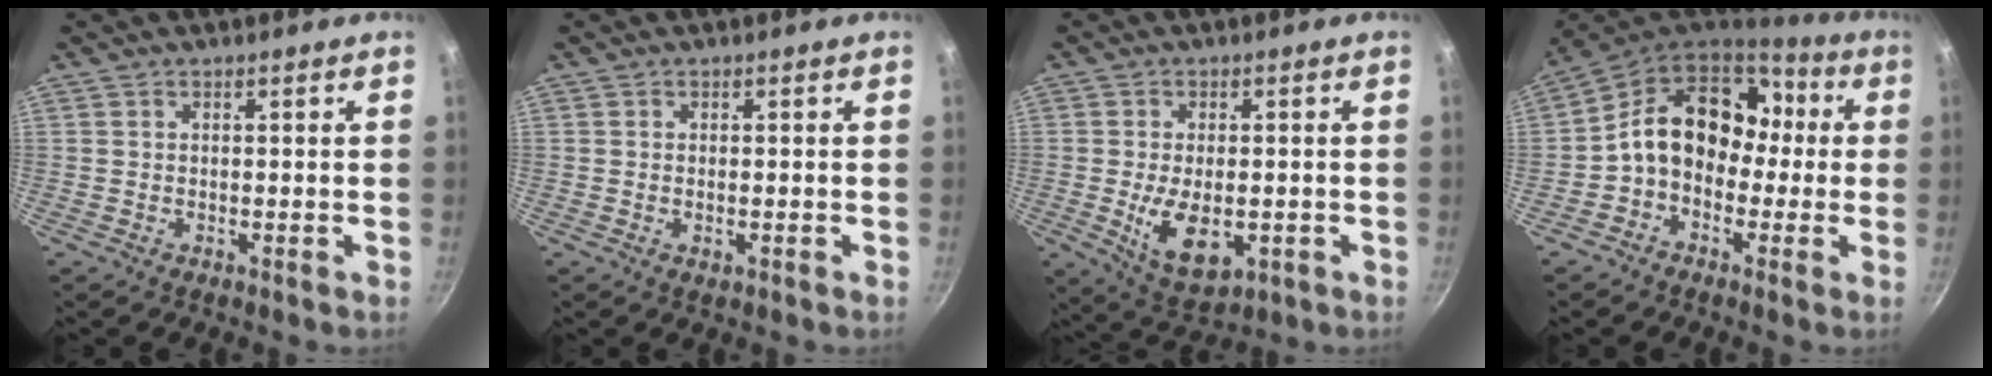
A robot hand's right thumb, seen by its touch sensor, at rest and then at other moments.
{"total": 1.1, "force": [-0.3, 0.5, 1.0], "torque": [-0.017, -0.001, -0.005]}
{"total": 9.9, "force": [-2.0, 5.4, 8.0], "torque": [-0.129, -0.009, -0.018]}
{"total": 15.0, "force": [0.4, 11.6, 9.5], "torque": [-0.111, 0.048, -0.014]}